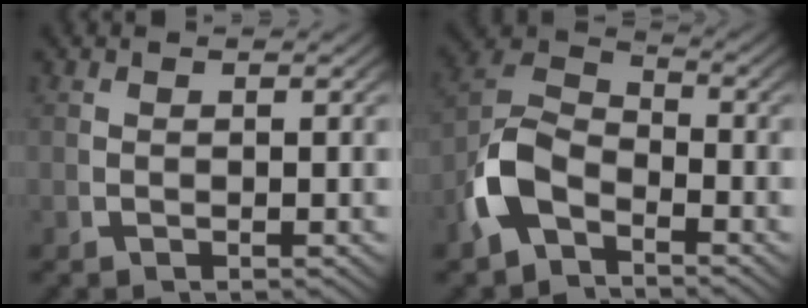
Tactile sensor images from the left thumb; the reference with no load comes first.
{"total": 7.8, "force": [-2.1, 5.8, 4.7], "torque": [-0.110, -0.013, -0.039]}